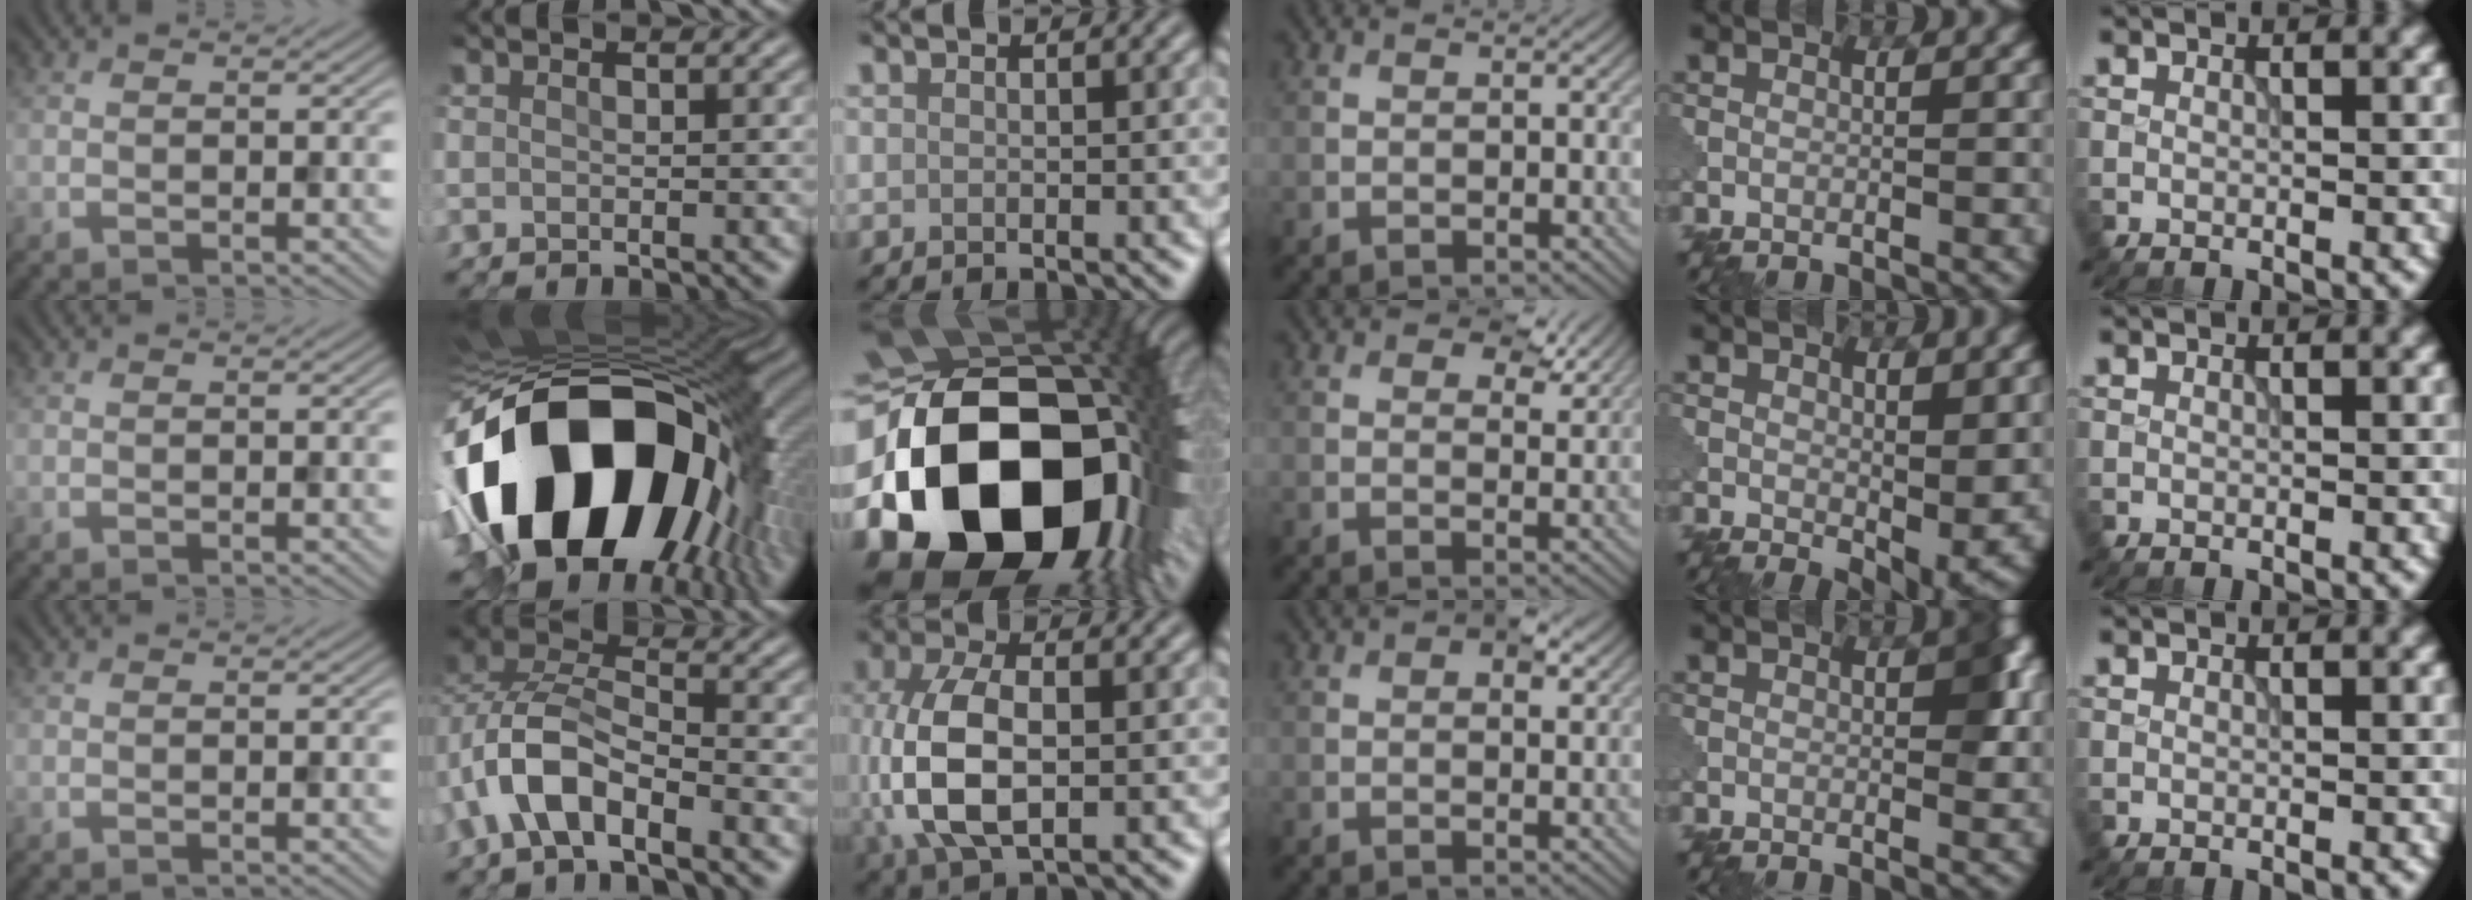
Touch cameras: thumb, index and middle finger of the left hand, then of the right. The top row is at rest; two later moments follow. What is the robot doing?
{"motion": "disassemble", "object": "puzzle pieces"}